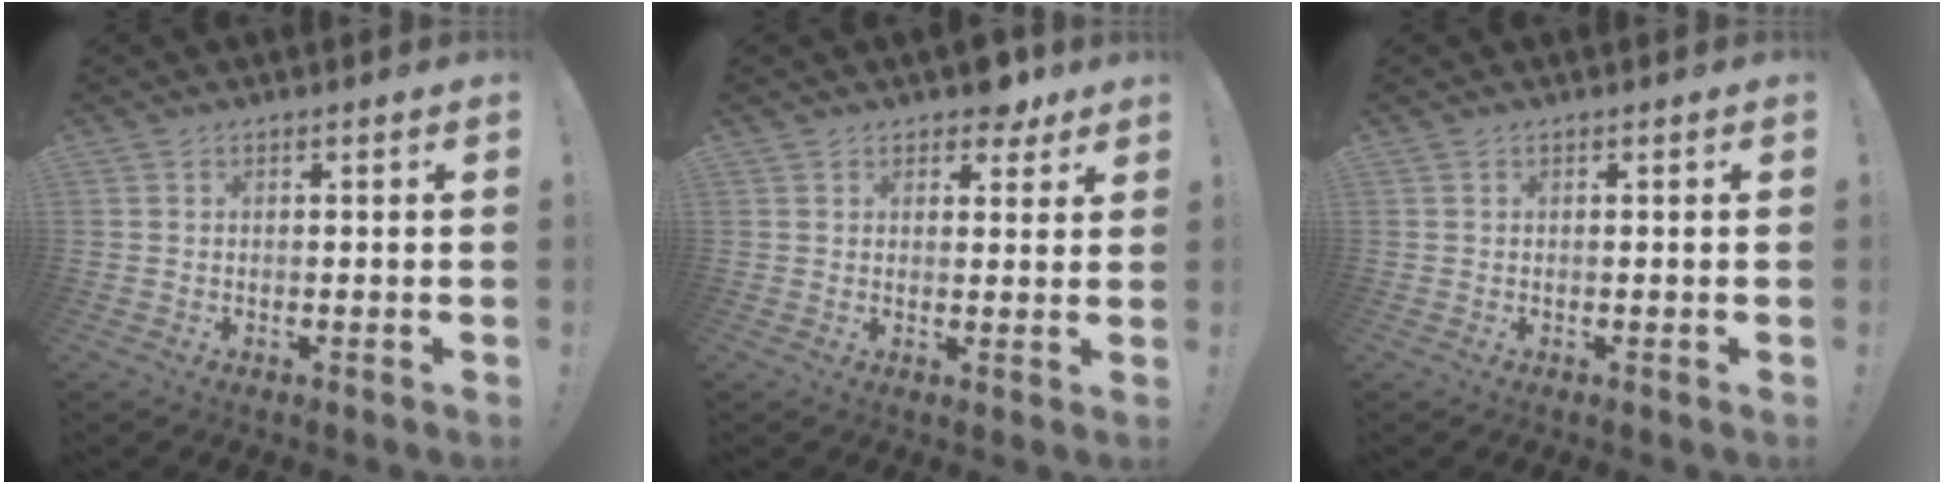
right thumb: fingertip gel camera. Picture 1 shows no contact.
{"total": 5.3, "force": [4.1, 2.8, 1.9], "torque": [-0.004, -0.027, 0.071]}
{"total": 0.0}